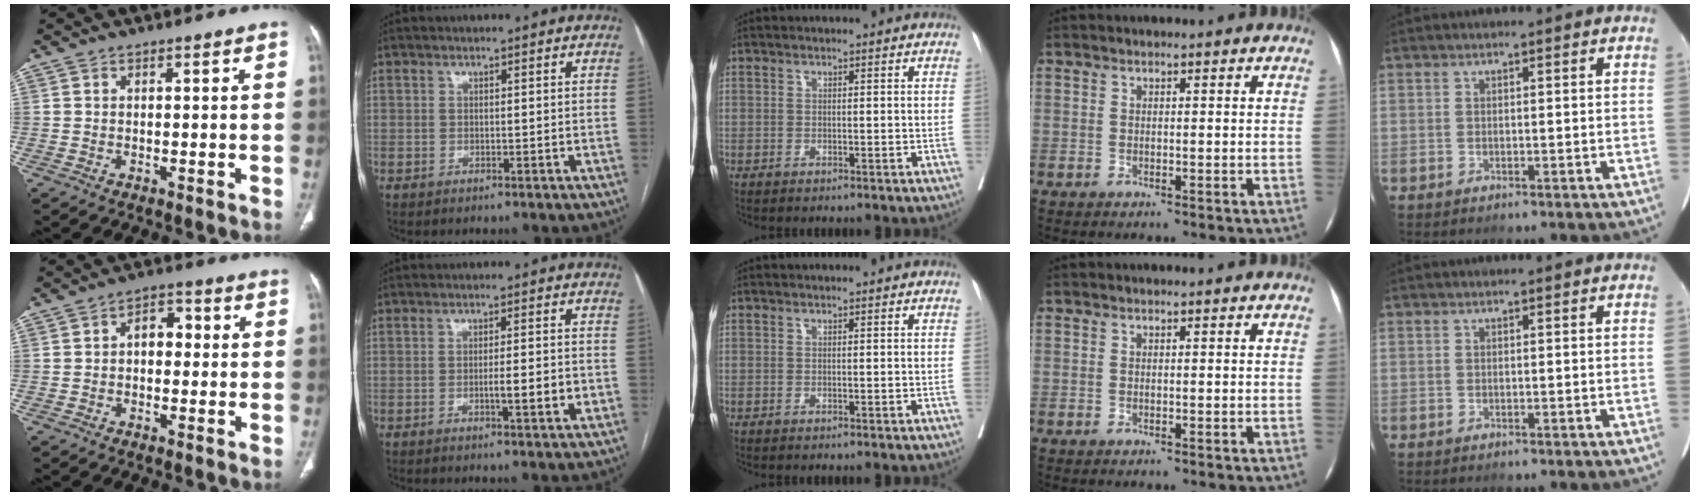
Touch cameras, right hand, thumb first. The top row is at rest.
{"thumb": {"total": 4.9, "force": [0.1, 3.4, 3.6], "torque": [-0.032, 0.020, -0.009]}, "index": {"total": 4.2, "force": [-1.0, 0.5, 4.1], "torque": [-0.066, -0.003, -0.013]}}